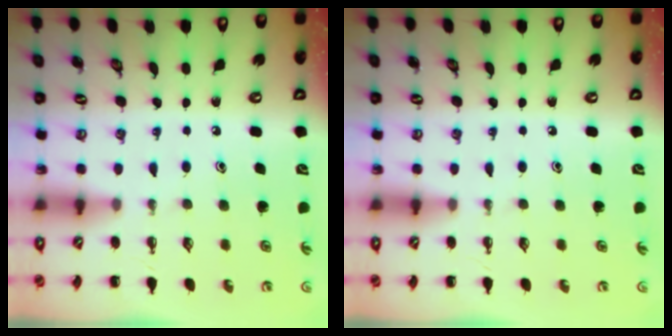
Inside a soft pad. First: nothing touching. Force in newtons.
{"total": 0.0}